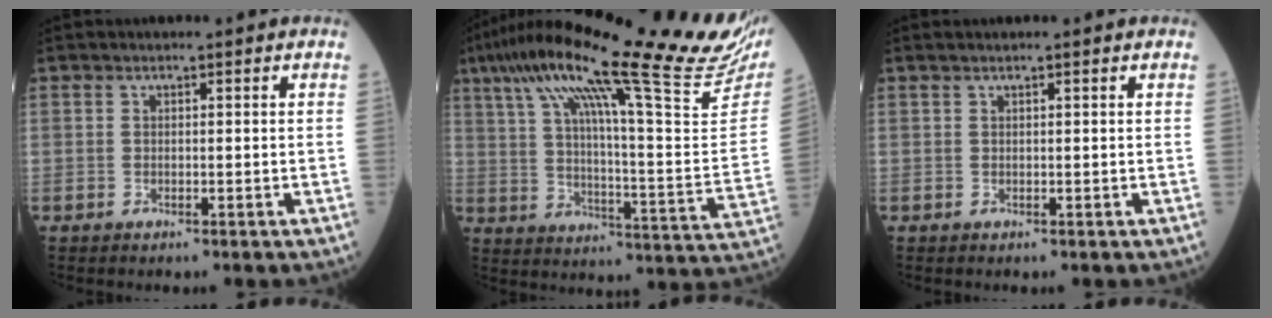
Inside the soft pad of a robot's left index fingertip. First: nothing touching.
{"total": 34.5, "force": [26.9, 2.5, 21.4], "torque": [-0.288, -0.025, 0.359]}
{"total": 1.0, "force": [0.8, -0.2, 0.6], "torque": [-0.019, 0.012, 0.019]}